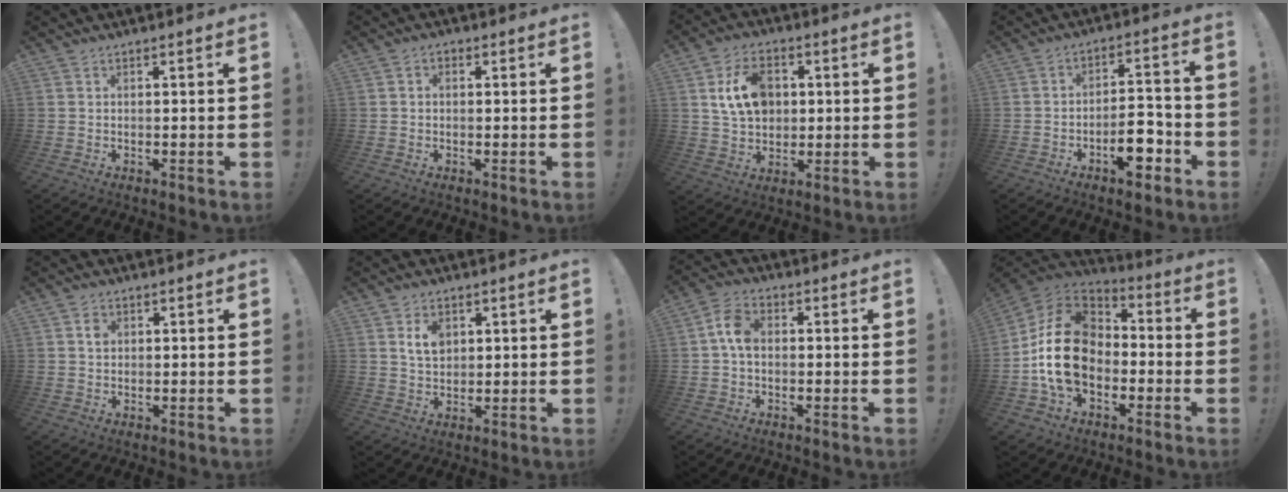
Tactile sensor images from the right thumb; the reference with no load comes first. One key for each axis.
{"total": 1.5, "fx": -0.5, "fy": 1.2, "fz": 0.7, "tx": -0.004, "ty": 0.002, "tz": -0.012}
{"total": 12.7, "fx": 2.8, "fy": 9.6, "fz": 7.8, "tx": -0.120, "ty": 0.004, "tz": 0.057}
{"total": 9.9, "fx": -4.9, "fy": 4.9, "fz": 7.1, "tx": -0.088, "ty": 0.034, "tz": -0.083}
{"total": 1.8, "fx": 0.3, "fy": 1.6, "fz": 0.9, "tx": 0.004, "ty": -0.005, "tz": -0.001}
{"total": 5.9, "fx": 2.2, "fy": 4.1, "fz": 3.6, "tx": -0.052, "ty": -0.004, "tz": 0.038}
{"total": 7.1, "fx": -0.1, "fy": 4.8, "fz": 5.2, "tx": -0.099, "ty": 0.015, "tz": 0.000}
{"total": 20.7, "fx": -2.0, "fy": 15.2, "fz": 13.9, "tx": -0.253, "ty": 0.033, "tz": -0.025}